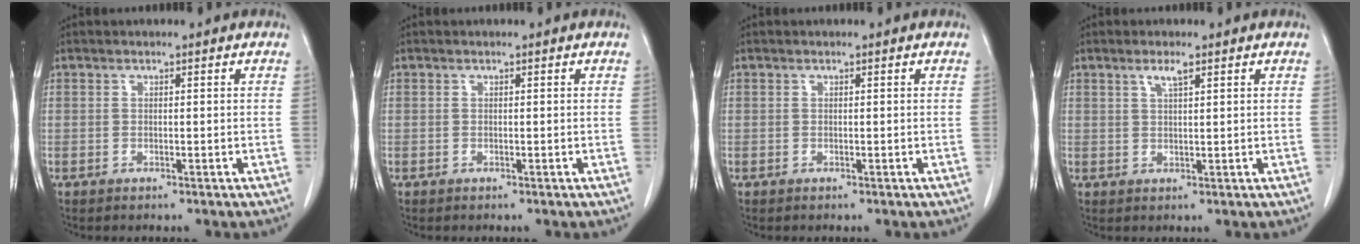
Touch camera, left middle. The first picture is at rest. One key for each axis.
{"total": 0.0}
{"total": 0.0}
{"total": 2.1, "fx": 1.3, "fy": 0.2, "fz": 1.7, "tx": -0.035, "ty": 0.001, "tz": 0.026}